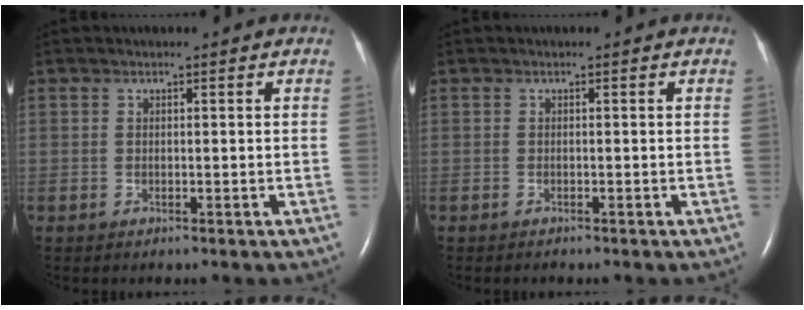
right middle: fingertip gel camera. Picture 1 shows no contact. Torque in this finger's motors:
{"motor_torque": [-0.32, 0.04, -0.06, 0.00]}